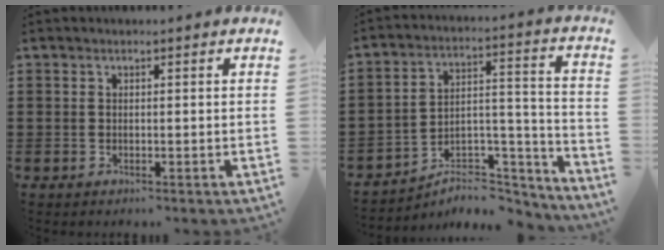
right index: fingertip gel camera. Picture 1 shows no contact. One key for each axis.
{"total": 5.4, "fx": -4.6, "fy": 2.2, "fz": 1.9, "tx": -0.032, "ty": 0.003, "tz": -0.088}